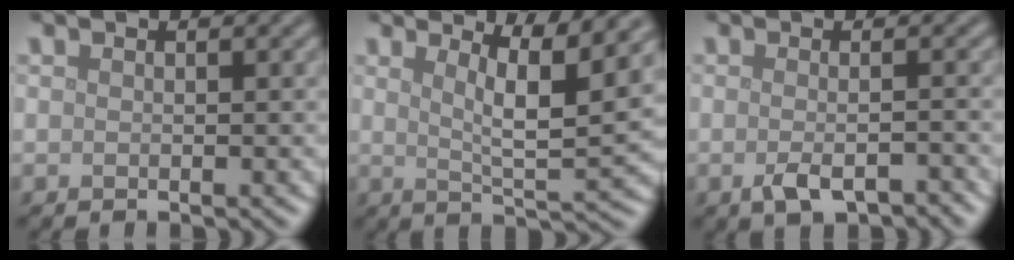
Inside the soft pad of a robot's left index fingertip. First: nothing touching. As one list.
[{"total": 6.6, "force": [3.1, 1.4, 5.6], "torque": [-0.078, -0.003, 0.052]}, {"total": 2.9, "force": [-1.4, 0.9, 2.4], "torque": [-0.046, -0.006, -0.026]}]